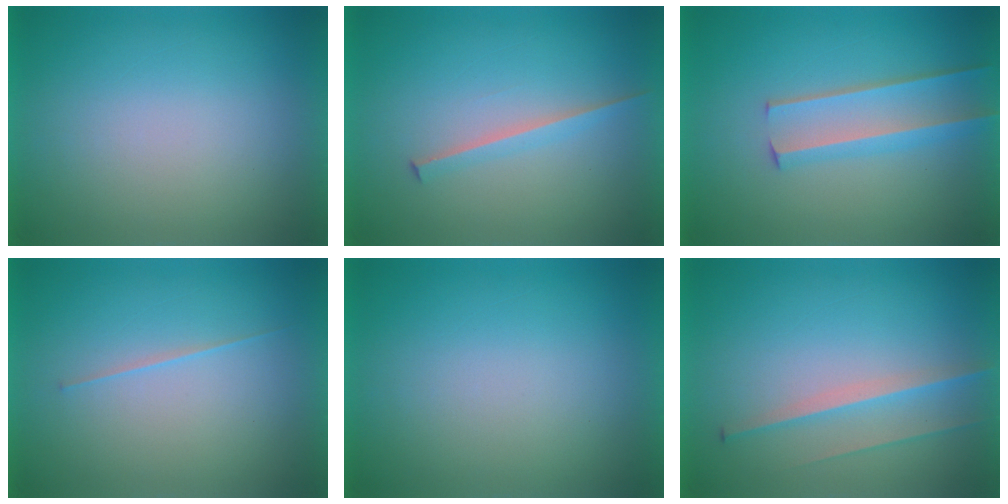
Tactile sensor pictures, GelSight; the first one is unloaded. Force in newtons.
{"total": 1.8}
{"total": 3.1}
{"total": 1.3}
{"total": 0.0}
{"total": 2.8}